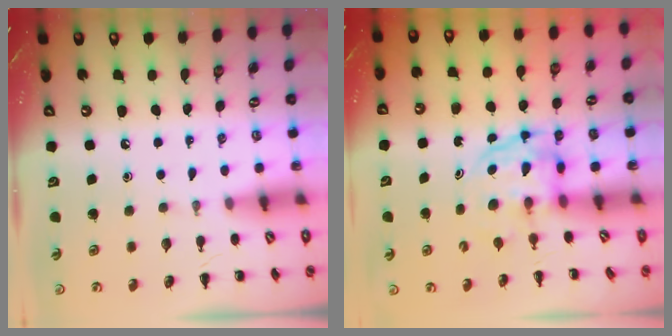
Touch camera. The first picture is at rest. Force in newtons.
{"total": 3.8, "press": 3.8, "slide": 0.3}